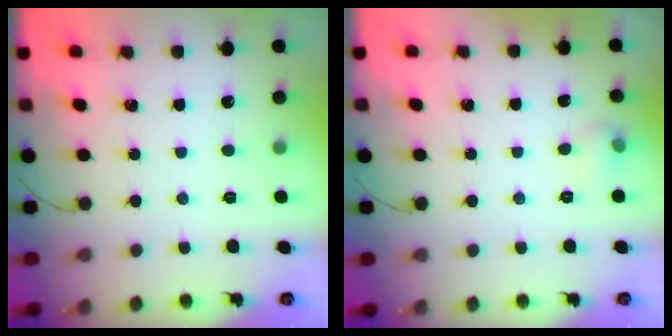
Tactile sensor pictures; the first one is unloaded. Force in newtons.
{"total": 7.7, "press": 4.5, "slide": 6.3}